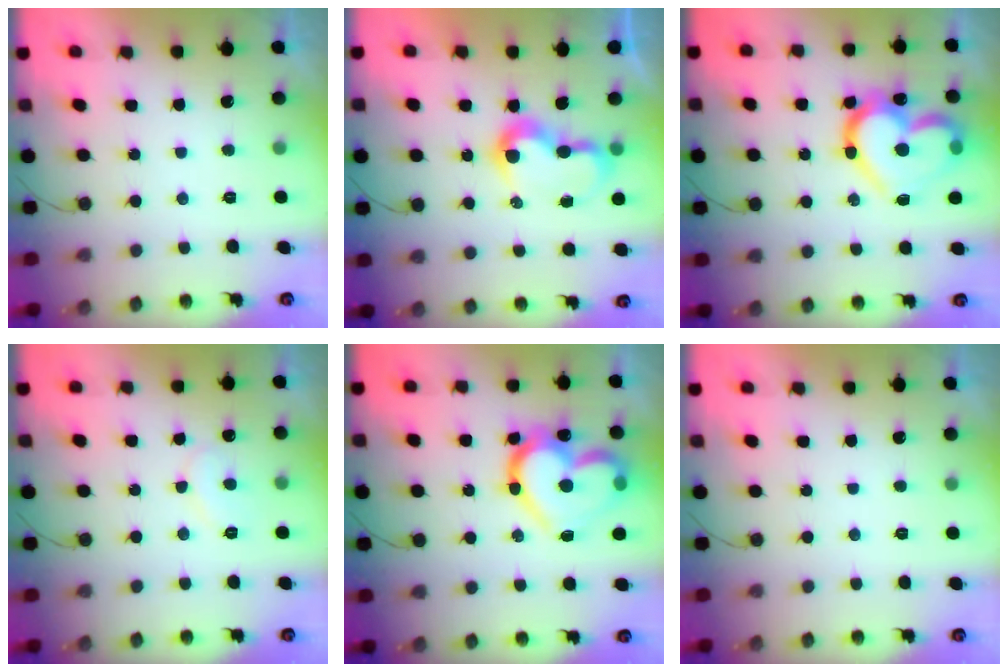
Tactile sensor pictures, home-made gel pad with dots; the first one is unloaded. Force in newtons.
{"total": 9.3, "press": 9.3, "slide": 0.7}
{"total": 20.7, "press": 20.6, "slide": 1.5}
{"total": 7.5, "press": 7.5, "slide": 0.4}
{"total": 20.7, "press": 20.6, "slide": 1.5}
{"total": 0.0}